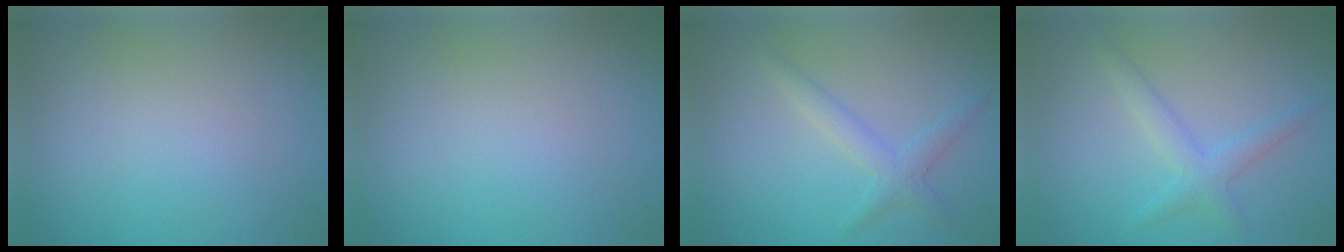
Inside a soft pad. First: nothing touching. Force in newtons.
{"total": 0.0}
{"total": 2.1, "press": 2.1, "slide": 0.1}
{"total": 2.2, "press": 2.2, "slide": 0.1}